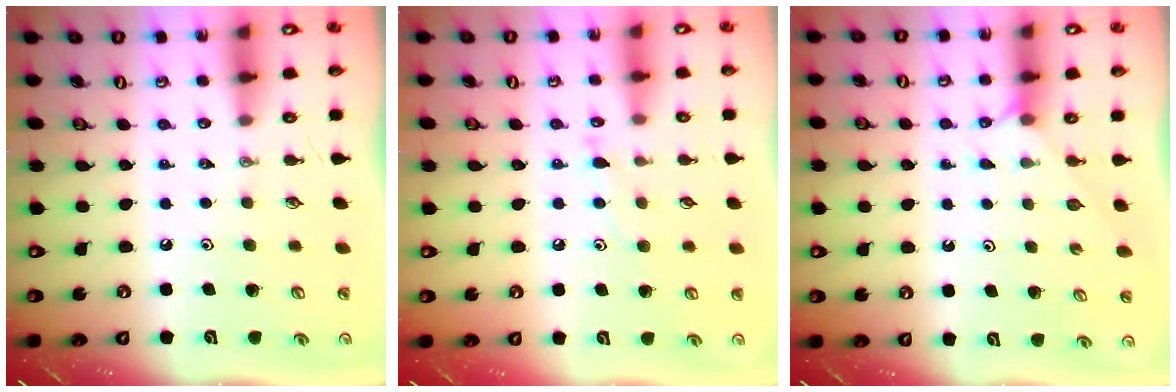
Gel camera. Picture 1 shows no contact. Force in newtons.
{"total": 6.6, "press": 6.6, "slide": 0.5}
{"total": 3.2, "press": 3.2, "slide": 0.4}